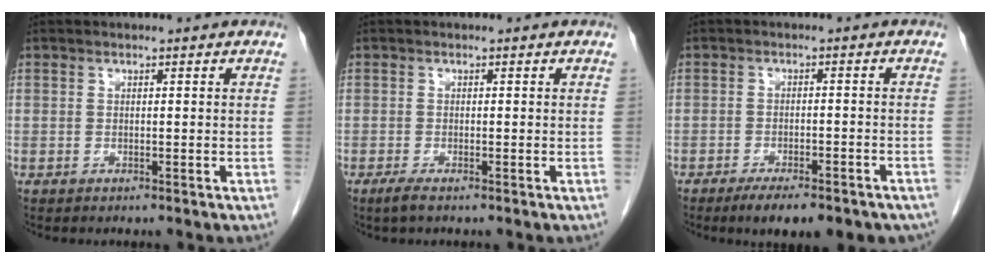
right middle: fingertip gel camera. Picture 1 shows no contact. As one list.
[{"total": 1.5, "force": [-1.0, 0.1, 1.1], "torque": [-0.031, -0.006, -0.021]}, {"total": 10.3, "force": [-8.0, 2.9, 5.9], "torque": [-0.062, -0.002, -0.103]}]